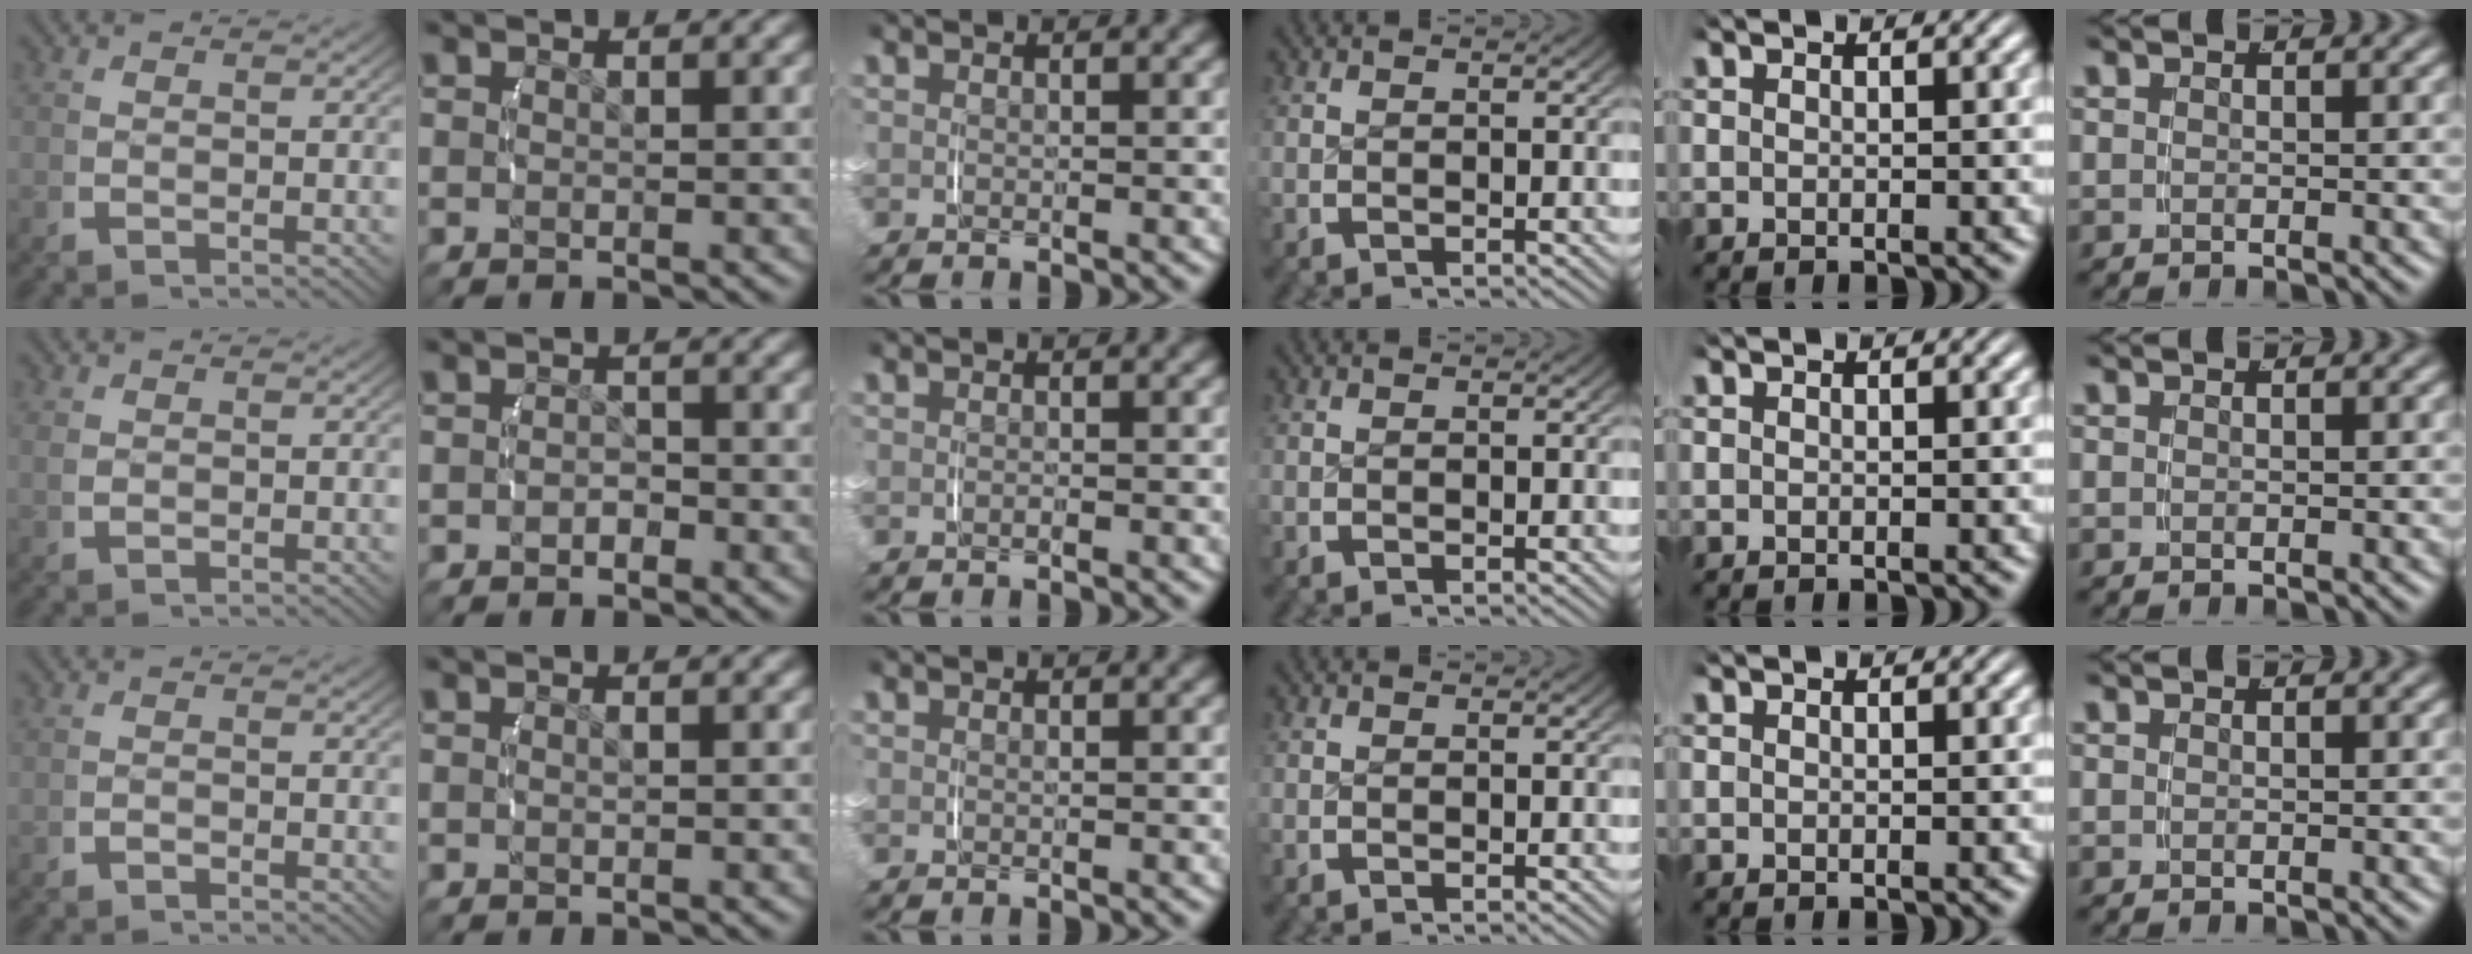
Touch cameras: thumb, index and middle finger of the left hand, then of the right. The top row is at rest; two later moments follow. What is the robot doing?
{"motion": "lift_and_place", "object": "small bumper sticker"}